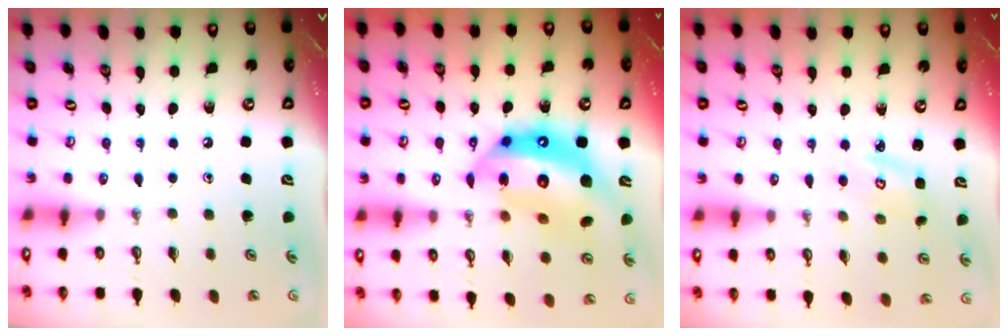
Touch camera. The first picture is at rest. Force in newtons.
{"total": 20.5, "press": 20.4, "slide": 2.1}
{"total": 2.8, "press": 2.8, "slide": 0.2}